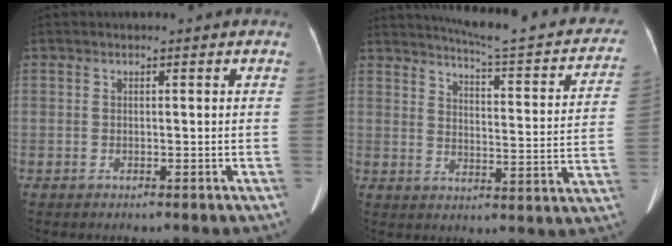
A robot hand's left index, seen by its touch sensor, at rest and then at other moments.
{"total": 21.3, "force": [18.5, 3.1, 10.1], "torque": [-0.129, -0.031, 0.216]}